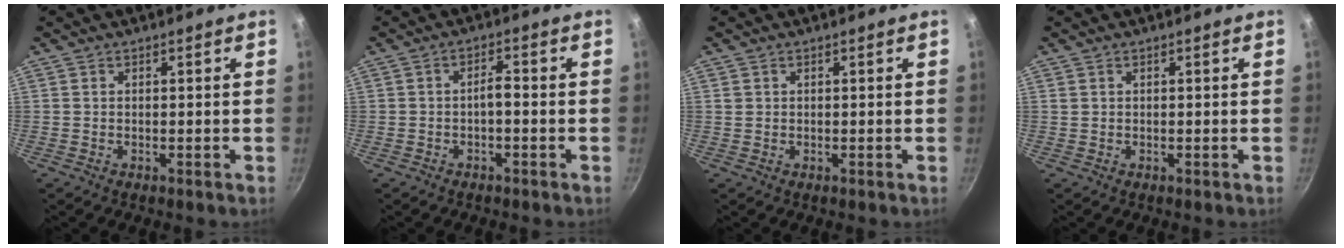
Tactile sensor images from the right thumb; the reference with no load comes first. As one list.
[{"total": 2.4, "force": [-0.9, 0.8, 2.1], "torque": [-0.035, 0.018, -0.017]}, {"total": 1.2, "force": [0.4, 1.0, 0.4], "torque": [-0.006, 0.004, 0.007]}, {"total": 0.6, "force": [0.3, 0.5, 0.2], "torque": [-0.004, 0.001, 0.005]}]